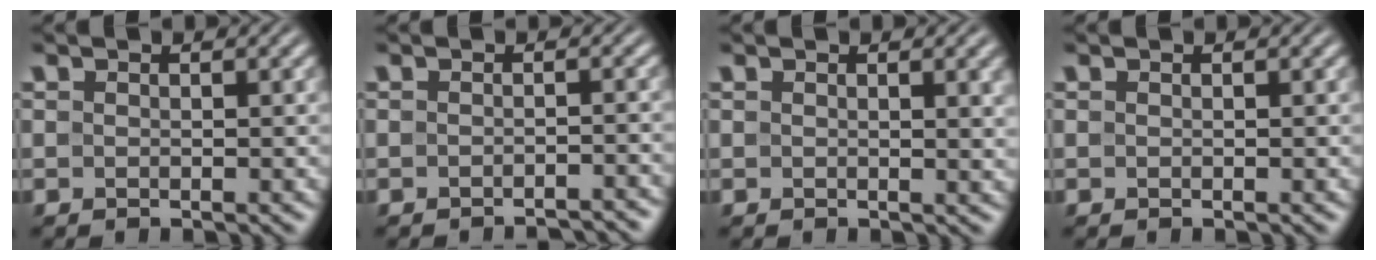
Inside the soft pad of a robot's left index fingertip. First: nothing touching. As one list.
[{"total": 2.4, "force": [-2.3, 0.3, 0.6], "torque": [0.002, 0.007, -0.028]}, {"total": 2.6, "force": [0.8, 0.8, 2.3], "torque": [-0.017, 0.003, 0.009]}, {"total": 0.0}]